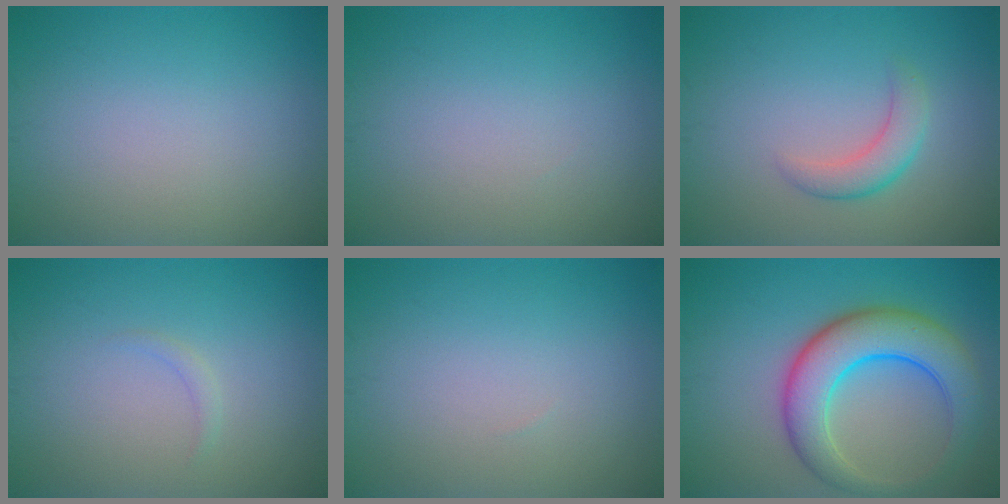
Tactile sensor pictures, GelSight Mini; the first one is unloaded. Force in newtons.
{"total": 0.0}
{"total": 2.6, "press": 2.6, "slide": 0.1}
{"total": 0.7, "press": 0.7, "slide": 0.1}
{"total": 0.0}
{"total": 7.8, "press": 7.8, "slide": 0.1}